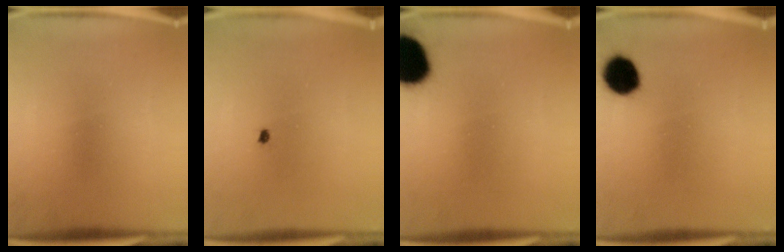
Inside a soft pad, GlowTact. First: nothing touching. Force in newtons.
{"total": 0.5}
{"total": 16.5}
{"total": 8.0}